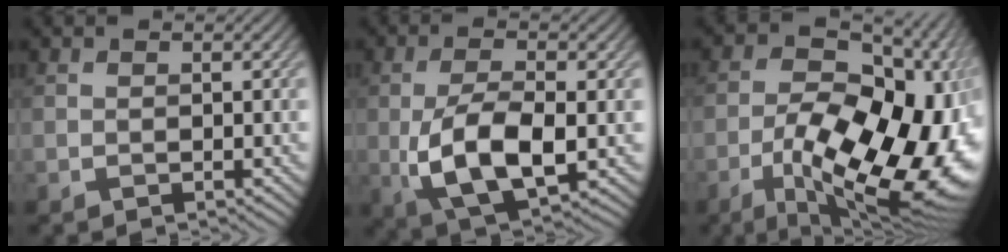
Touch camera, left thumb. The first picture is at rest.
{"total": 9.7, "force": [-1.5, 4.5, 8.4], "torque": [-0.177, -0.010, -0.023]}
{"total": 18.9, "force": [-5.7, 9.9, 15.1], "torque": [-0.215, -0.017, -0.075]}